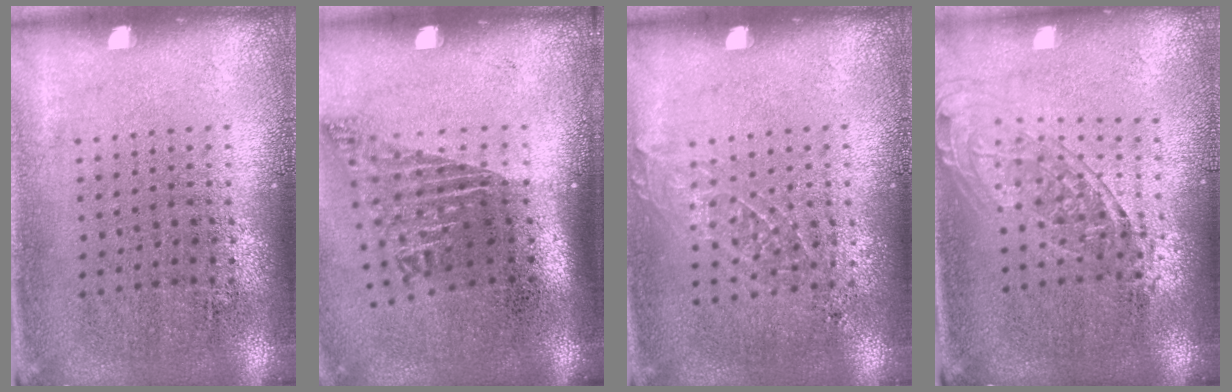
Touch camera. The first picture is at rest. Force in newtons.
{"total": 1.8, "press": 1.1, "slide": 1.4}
{"total": 0.8, "press": 0.8, "slide": 0.0}
{"total": 1.6, "press": 1.2, "slide": 1.0}